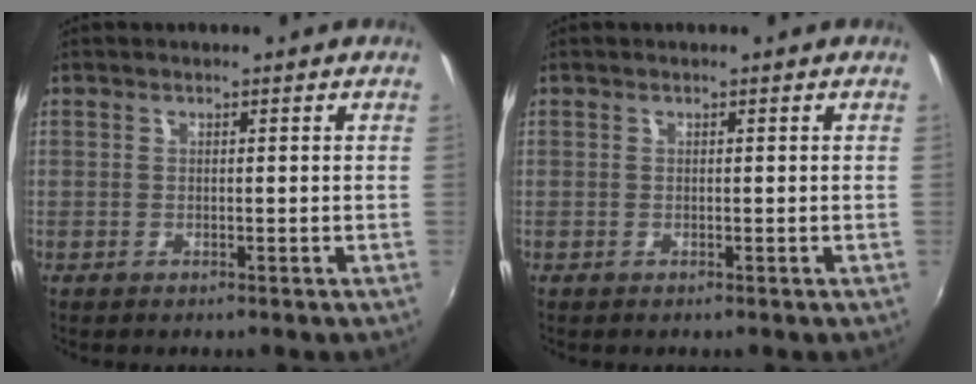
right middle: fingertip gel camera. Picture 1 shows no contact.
{"total": 0.0}